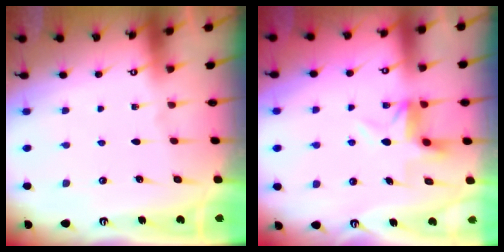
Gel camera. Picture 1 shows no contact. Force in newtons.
{"total": 5.4, "press": 5.4, "slide": 0.4}